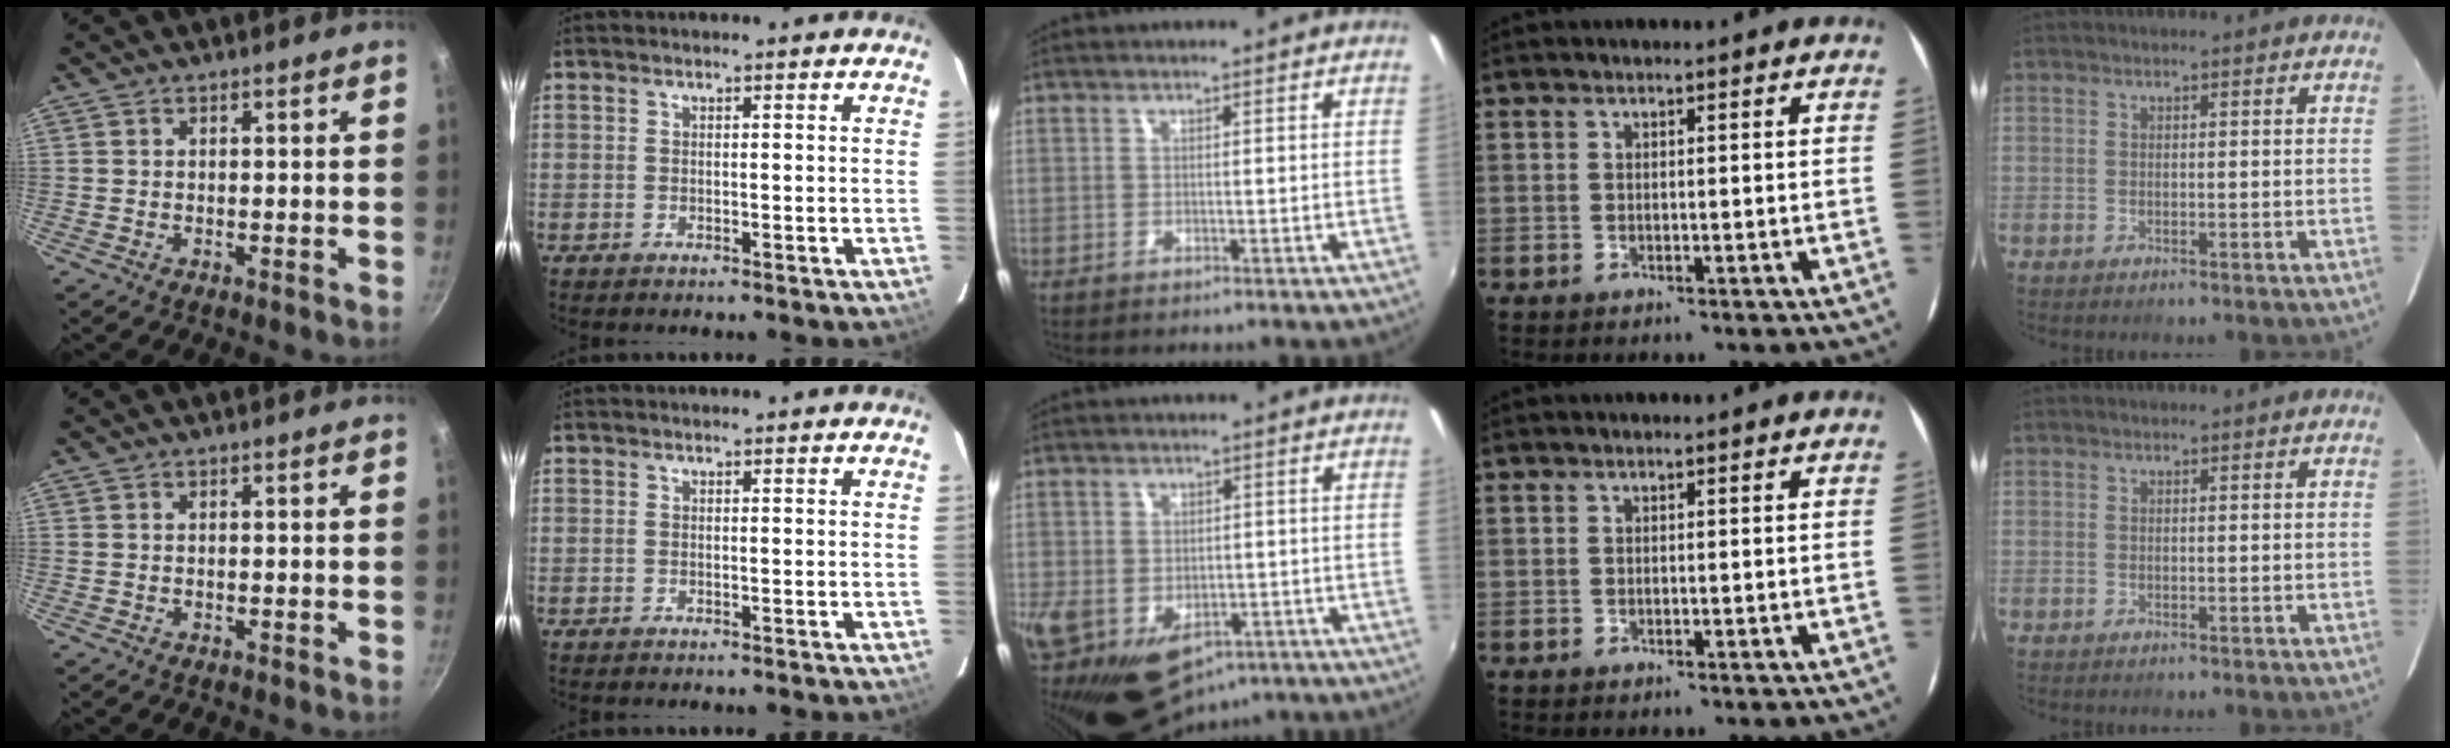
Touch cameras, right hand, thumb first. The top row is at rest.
{"middle": {"total": 18.0, "force": [-8.5, 11.9, 10.5], "torque": [-0.238, -0.045, -0.118]}}